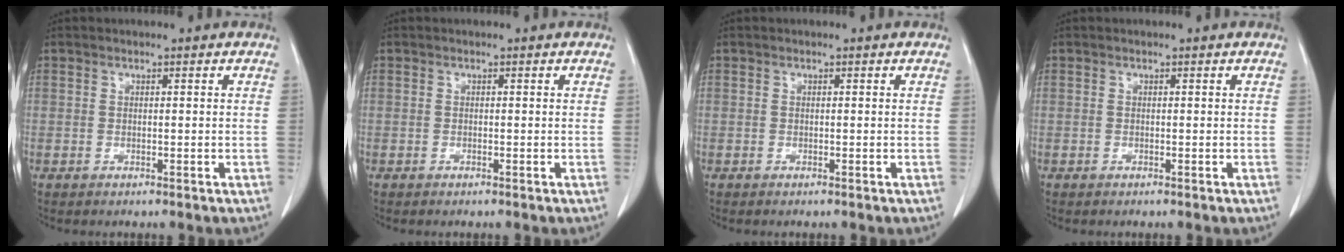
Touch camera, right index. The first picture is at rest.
{"total": 0.0}
{"total": 0.0}
{"total": 0.0}